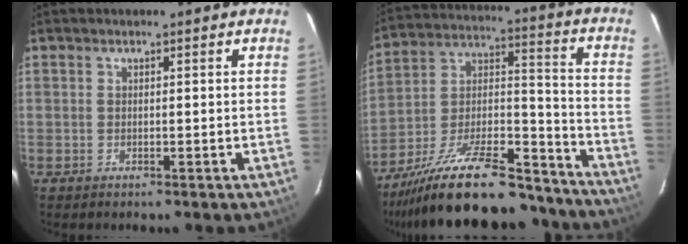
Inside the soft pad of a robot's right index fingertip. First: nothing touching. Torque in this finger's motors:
{"motor_torque": [1.12, -1.01, 1.05, 0.21]}